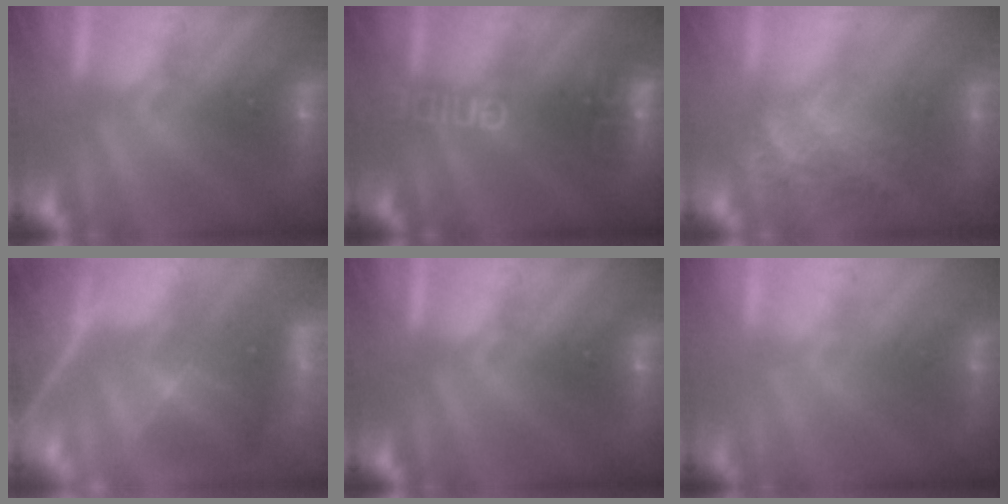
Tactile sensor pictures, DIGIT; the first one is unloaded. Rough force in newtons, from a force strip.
{"total": 2.8}
{"total": 3.3}
{"total": 7.4}
{"total": 0.0}
{"total": 1.3}